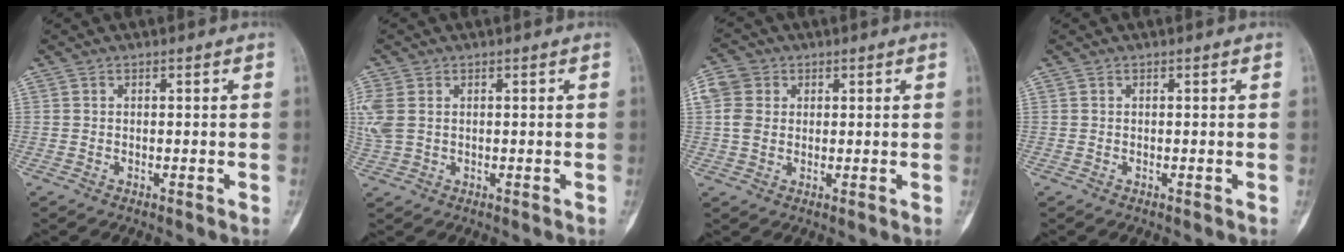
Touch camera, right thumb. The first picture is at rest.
{"total": 5.4, "force": [0.9, 3.8, 3.8], "torque": [-0.120, 0.008, 0.025]}
{"total": 5.5, "force": [1.2, 4.6, 2.7], "torque": [-0.053, 0.008, 0.018]}
{"total": 0.0}